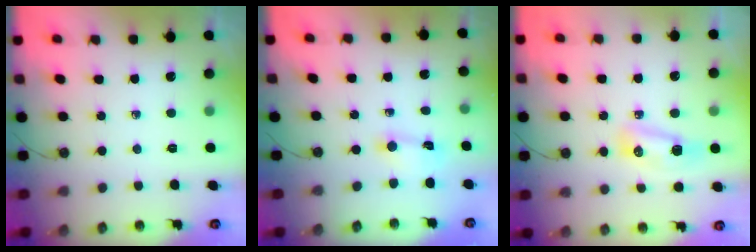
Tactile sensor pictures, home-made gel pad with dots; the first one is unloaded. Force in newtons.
{"total": 1.5, "press": 1.5, "slide": 0.2}
{"total": 8.5, "press": 8.1, "slide": 2.7}